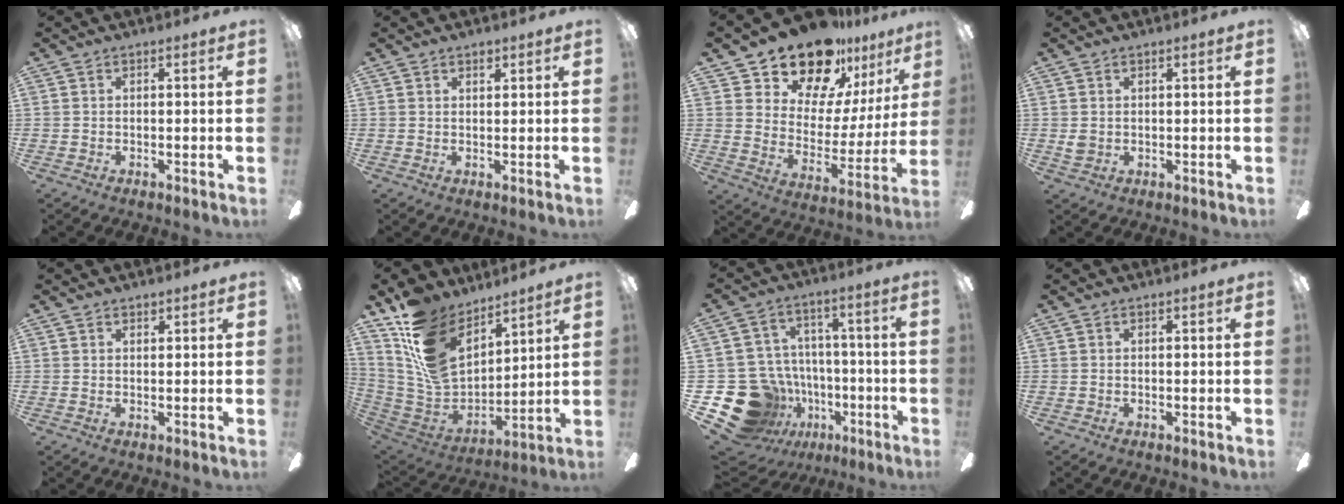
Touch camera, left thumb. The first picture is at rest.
{"total": 1.6, "force": [1.2, 0.9, 0.5], "torque": [0.005, -0.006, 0.020]}
{"total": 18.5, "force": [15.8, 8.1, 5.0], "torque": [-0.100, -0.125, 0.285]}
{"total": 1.8, "force": [0.5, 1.5, 0.8], "torque": [-0.008, 0.000, 0.008]}
{"total": 1.1, "force": [1.0, 0.4, 0.0], "torque": [-0.001, 0.000, 0.019]}
{"total": 17.9, "force": [10.9, 10.6, 9.4], "torque": [-0.207, -0.064, 0.210]}
{"total": 19.6, "force": [-7.6, 16.4, 7.6], "torque": [-0.162, 0.043, -0.085]}
{"total": 0.0}